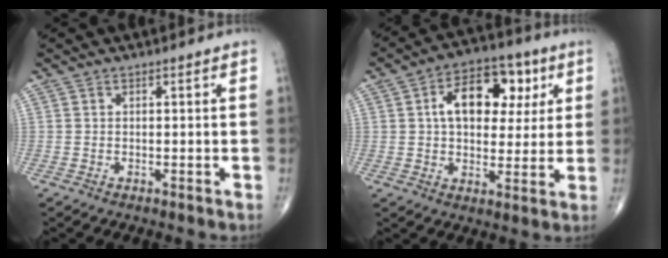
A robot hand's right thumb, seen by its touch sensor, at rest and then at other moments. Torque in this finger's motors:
{"motor_torque": [0.68, 0.91, 1.24, 0.58, 0.08]}